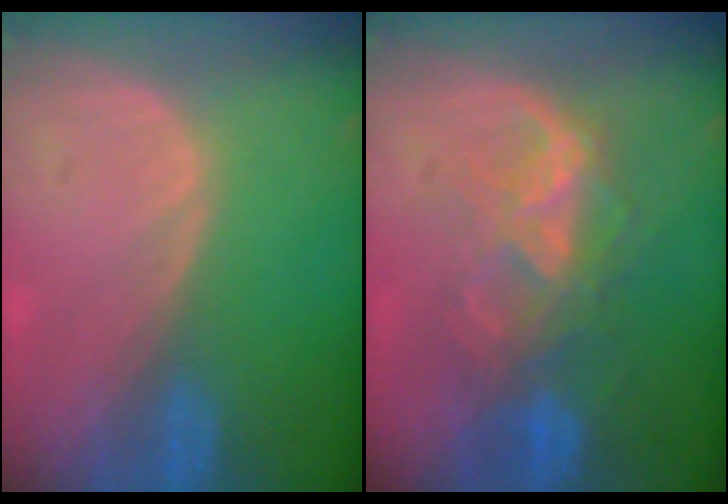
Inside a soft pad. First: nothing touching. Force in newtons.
{"total": 8.2, "press": 7.3, "slide": 3.7}